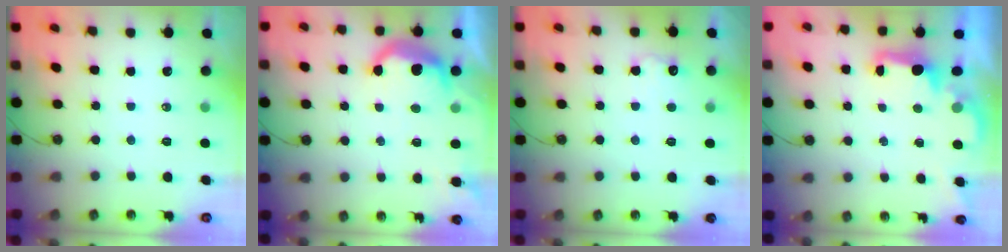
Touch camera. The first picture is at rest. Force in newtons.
{"total": 10.1, "press": 10.1, "slide": 0.5}
{"total": 6.9, "press": 6.8, "slide": 1.3}
{"total": 2.4, "press": 2.3, "slide": 0.8}